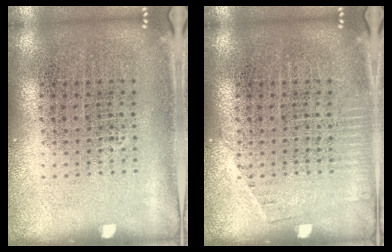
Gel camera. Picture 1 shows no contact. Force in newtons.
{"total": 0.9, "press": 0.8, "slide": 0.2}